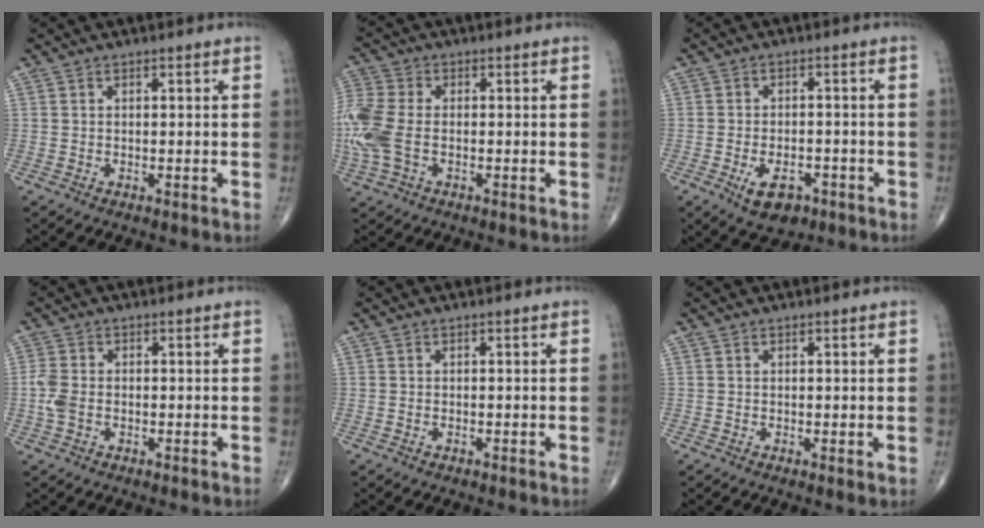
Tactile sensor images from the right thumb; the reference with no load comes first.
{"total": 11.5, "force": [-1.5, 7.1, 9.0], "torque": [-0.246, 0.011, -0.029]}
{"total": 6.7, "force": [-3.2, 3.9, 4.4], "torque": [-0.062, 0.012, -0.045]}
{"total": 3.7, "force": [-0.7, 2.5, 2.7], "torque": [-0.071, 0.007, -0.016]}
{"total": 0.0}
{"total": 0.7, "force": [0.2, 0.3, 0.6], "torque": [-0.011, -0.004, 0.001]}